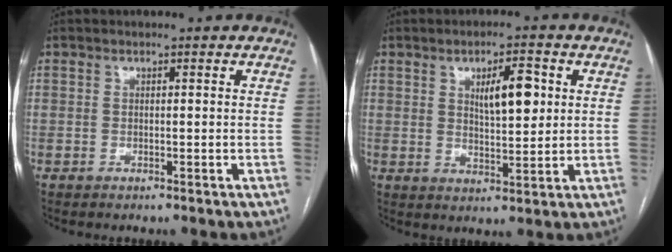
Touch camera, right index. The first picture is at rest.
{"total": 7.0, "force": [2.1, 2.2, 6.3], "torque": [-0.102, 0.005, 0.039]}